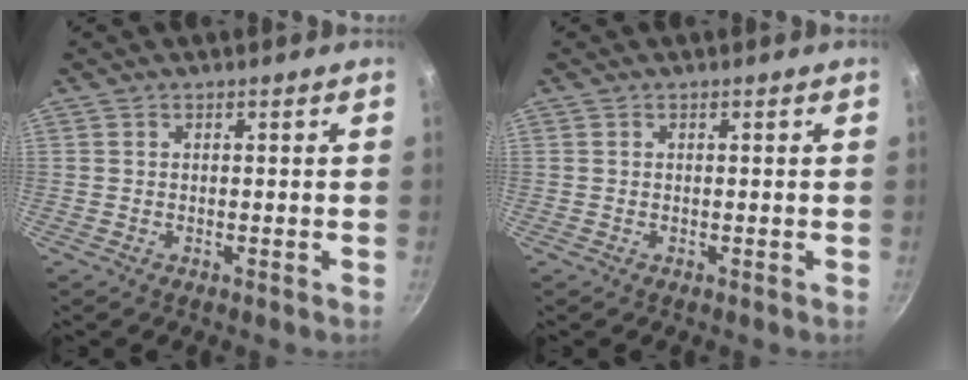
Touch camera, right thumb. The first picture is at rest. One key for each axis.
{"total": 0.0}